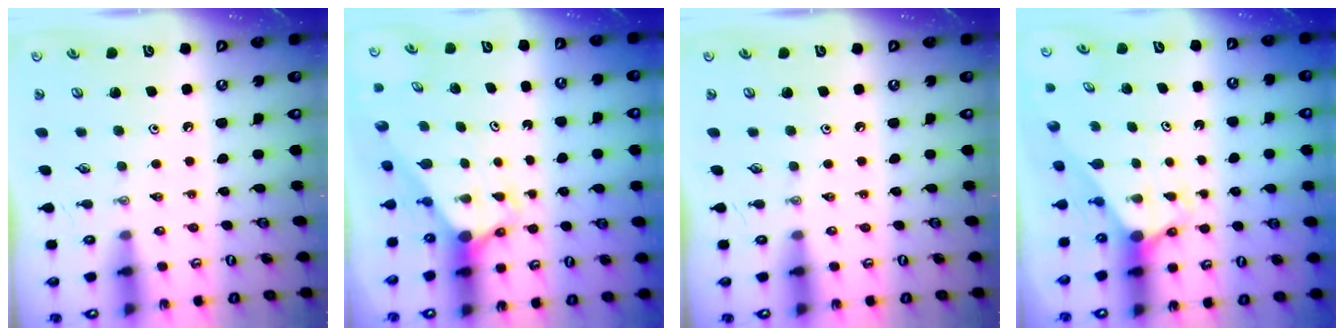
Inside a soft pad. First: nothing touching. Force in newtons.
{"total": 2.8, "press": 2.8, "slide": 0.2}
{"total": 0.0}
{"total": 2.8, "press": 2.8, "slide": 0.0}